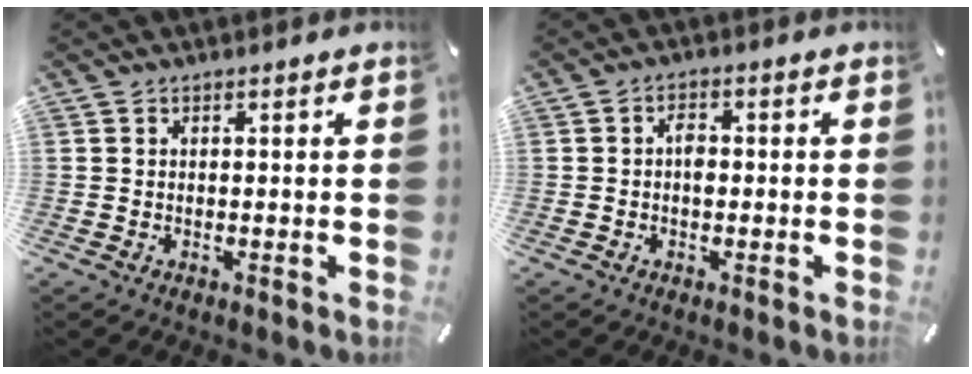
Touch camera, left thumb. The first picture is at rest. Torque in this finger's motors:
{"motor_torque": [0.48, 1.16, 0.25, -0.26, 0.20]}